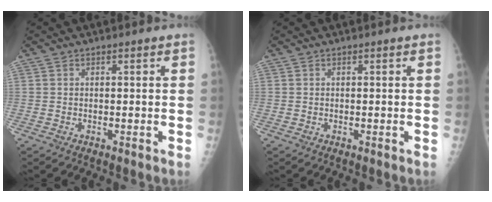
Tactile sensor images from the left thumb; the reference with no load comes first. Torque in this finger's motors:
{"motor_torque": [0.00, 0.00, 0.00, -0.01, 0.01]}